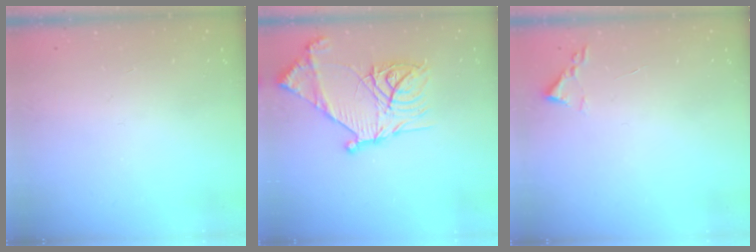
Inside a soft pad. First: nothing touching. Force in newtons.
{"total": 22.5, "press": 22.4, "slide": 2.2}
{"total": 1.8, "press": 1.7, "slide": 0.2}